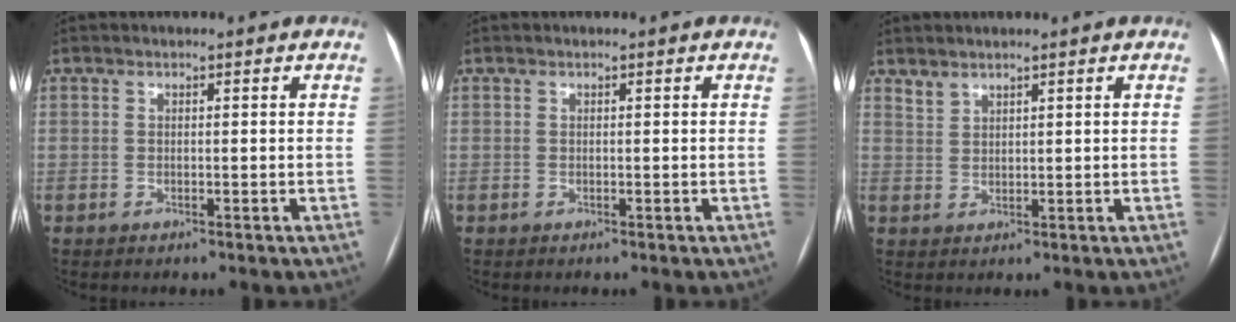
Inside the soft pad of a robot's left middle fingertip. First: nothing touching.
{"total": 0.0}
{"total": 1.7, "force": [1.6, 0.4, 0.2], "torque": [-0.005, 0.005, 0.036]}